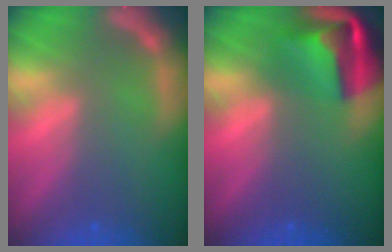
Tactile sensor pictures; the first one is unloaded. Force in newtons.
{"total": 7.9}